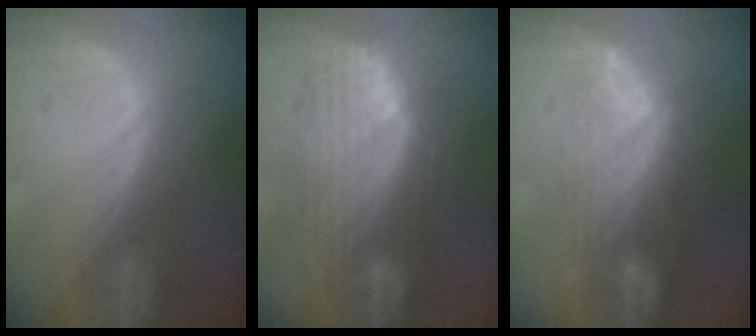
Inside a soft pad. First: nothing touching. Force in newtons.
{"total": 10.0, "press": 8.8, "slide": 4.7}
{"total": 7.7, "press": 7.4, "slide": 2.2}